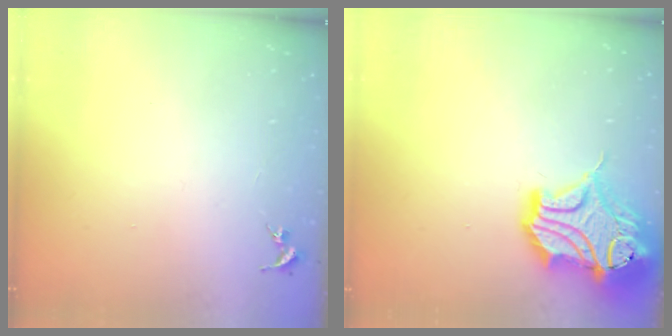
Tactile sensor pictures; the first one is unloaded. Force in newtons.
{"total": 18.4, "press": 18.2, "slide": 2.4}